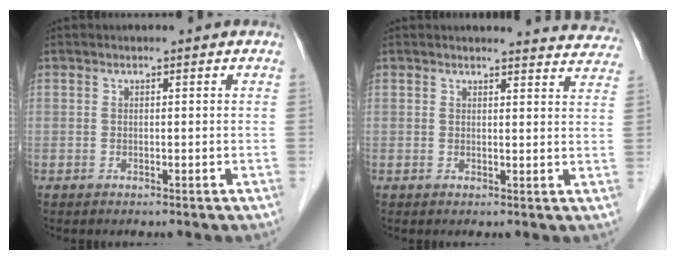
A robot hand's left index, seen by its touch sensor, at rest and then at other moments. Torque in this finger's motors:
{"motor_torque": [0.93, -0.90, 0.09, 0.00]}